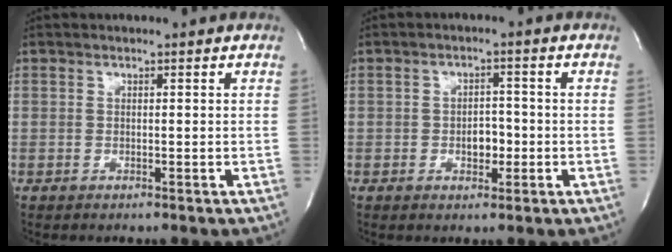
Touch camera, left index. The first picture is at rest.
{"total": 3.2, "force": [-1.0, 1.9, 2.3], "torque": [-0.033, 0.002, -0.012]}